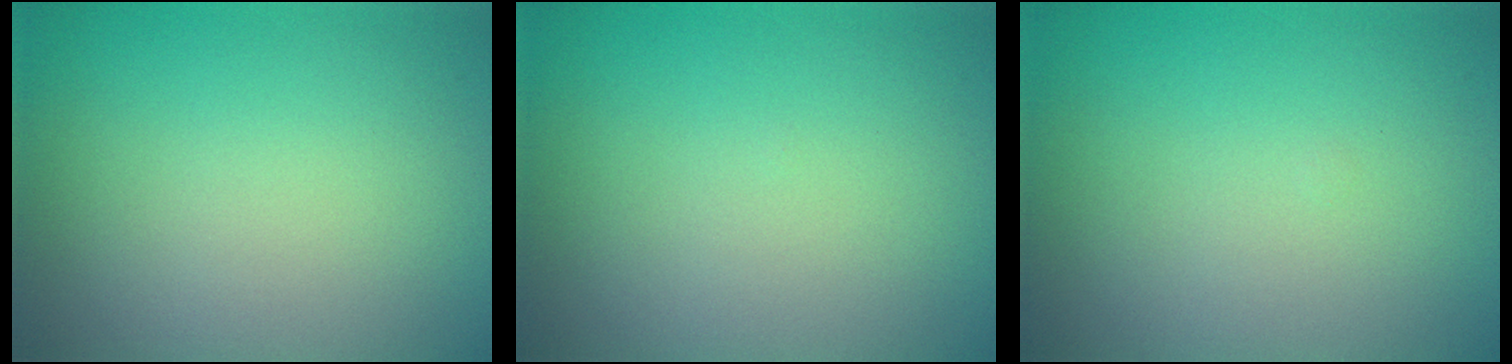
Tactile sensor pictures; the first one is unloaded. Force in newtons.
{"total": 0.0}
{"total": 0.0}